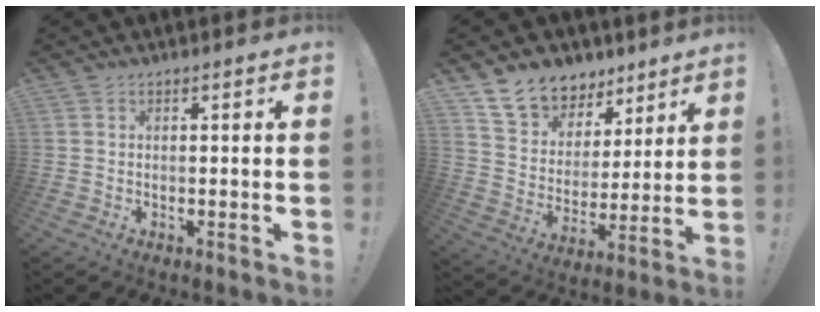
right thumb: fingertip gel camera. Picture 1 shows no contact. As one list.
[{"total": 11.8, "force": [8.9, 7.3, 2.5], "torque": [-0.054, -0.063, 0.172]}]